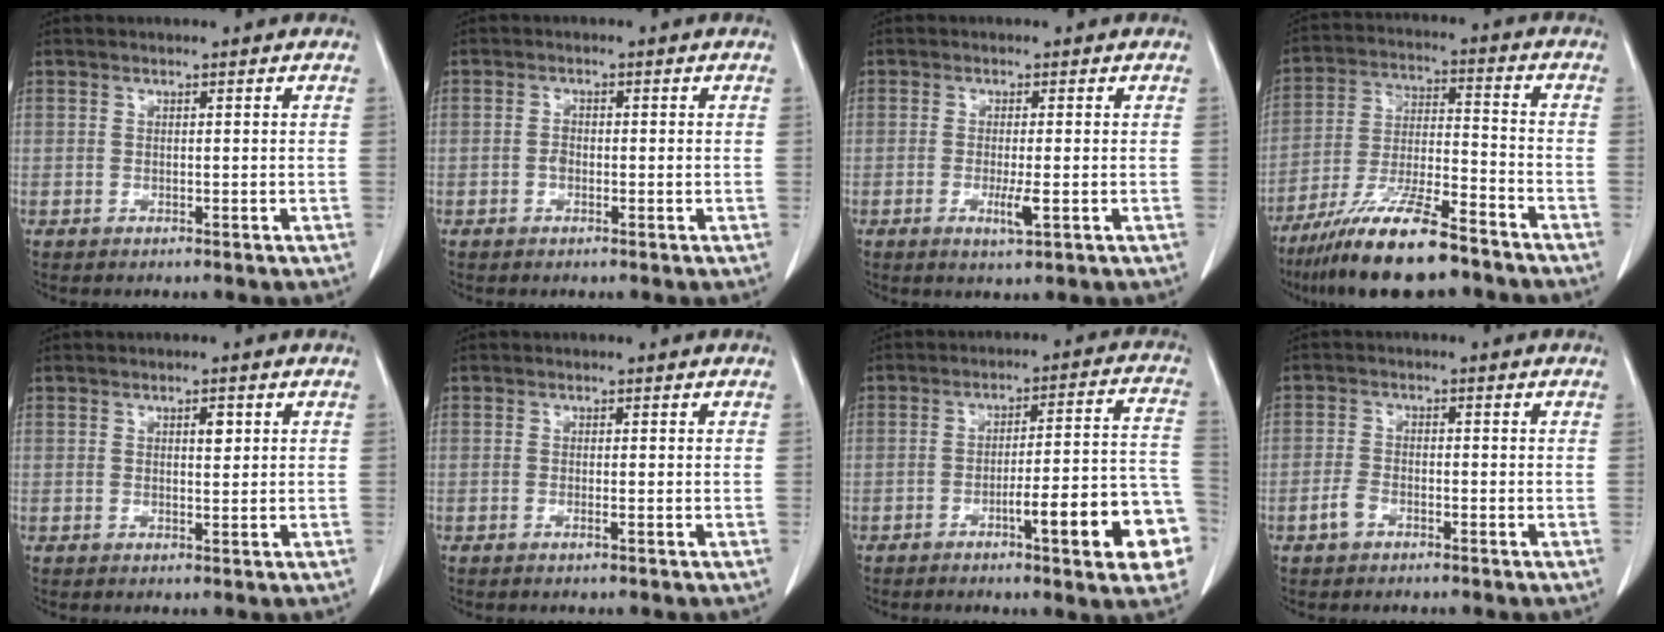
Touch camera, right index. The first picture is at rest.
{"total": 1.4, "force": [-0.4, 0.8, 1.1], "torque": [-0.019, 0.003, -0.007]}
{"total": 2.9, "force": [-0.8, 0.2, 2.7], "torque": [-0.049, -0.007, -0.012]}
{"total": 15.3, "force": [-11.7, 2.3, 9.5], "torque": [-0.188, -0.022, -0.209]}
{"total": 1.5, "force": [0.6, 0.6, 1.3], "torque": [-0.018, 0.000, 0.008]}
{"total": 0.5, "force": [-0.3, -0.1, 0.5], "torque": [-0.010, 0.000, -0.006]}
{"total": 14.1, "force": [-5.7, 1.6, 12.8], "torque": [-0.132, 0.024, -0.072]}
{"total": 2.4, "force": [-1.5, 1.3, 1.3], "torque": [-0.028, 0.004, -0.028]}